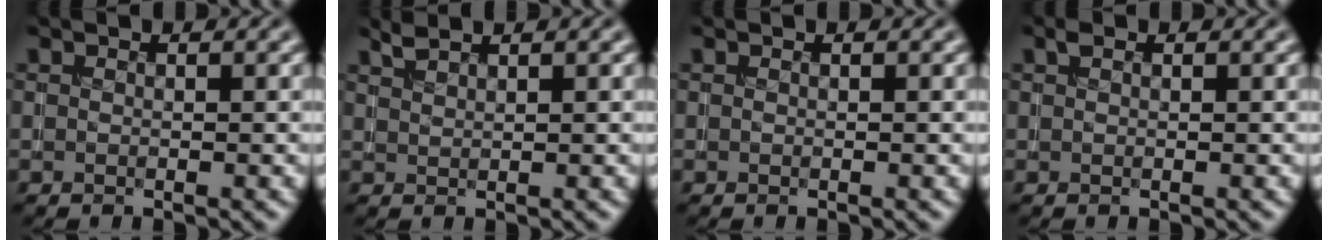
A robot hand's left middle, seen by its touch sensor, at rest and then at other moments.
{"total": 1.4, "force": [1.3, 0.2, 0.6], "torque": [-0.009, 0.003, 0.026]}
{"total": 0.0}
{"total": 0.6, "force": [0.4, 0.3, 0.4], "torque": [-0.007, 0.002, 0.009]}